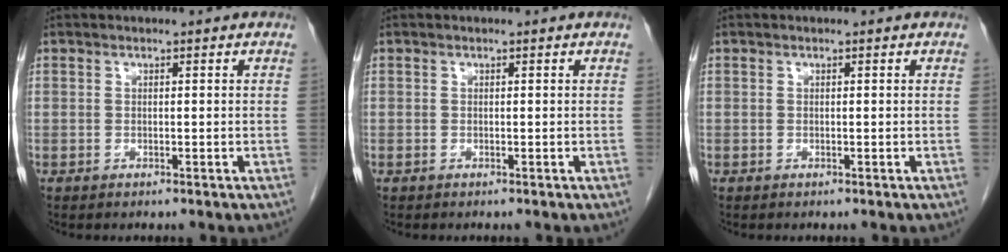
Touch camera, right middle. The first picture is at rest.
{"total": 0.0}
{"total": 0.0}